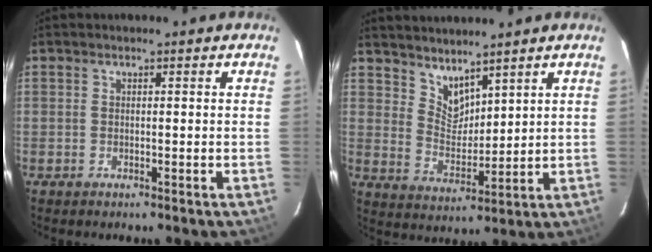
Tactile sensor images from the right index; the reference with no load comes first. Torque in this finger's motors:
{"motor_torque": [-0.27, 0.23, 0.00, 0.00]}